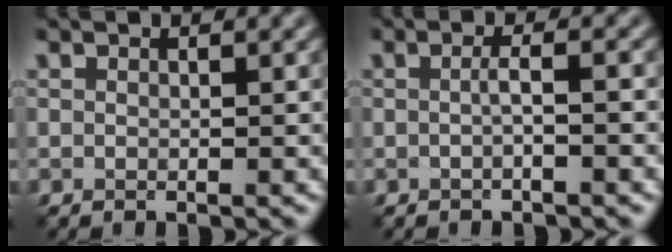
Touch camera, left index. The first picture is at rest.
{"total": 1.4, "force": [-0.3, 0.2, 1.4], "torque": [-0.023, 0.003, -0.007]}